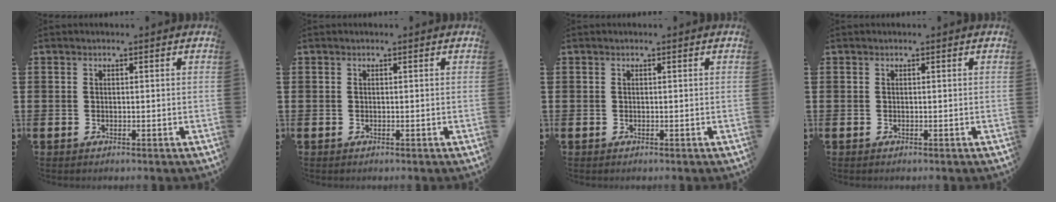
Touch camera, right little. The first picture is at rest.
{"total": 0.0}
{"total": 0.0}
{"total": 0.0}